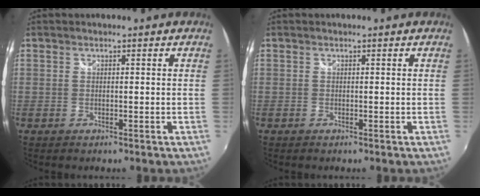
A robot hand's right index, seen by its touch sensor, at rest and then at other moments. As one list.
[{"total": 0.0}]